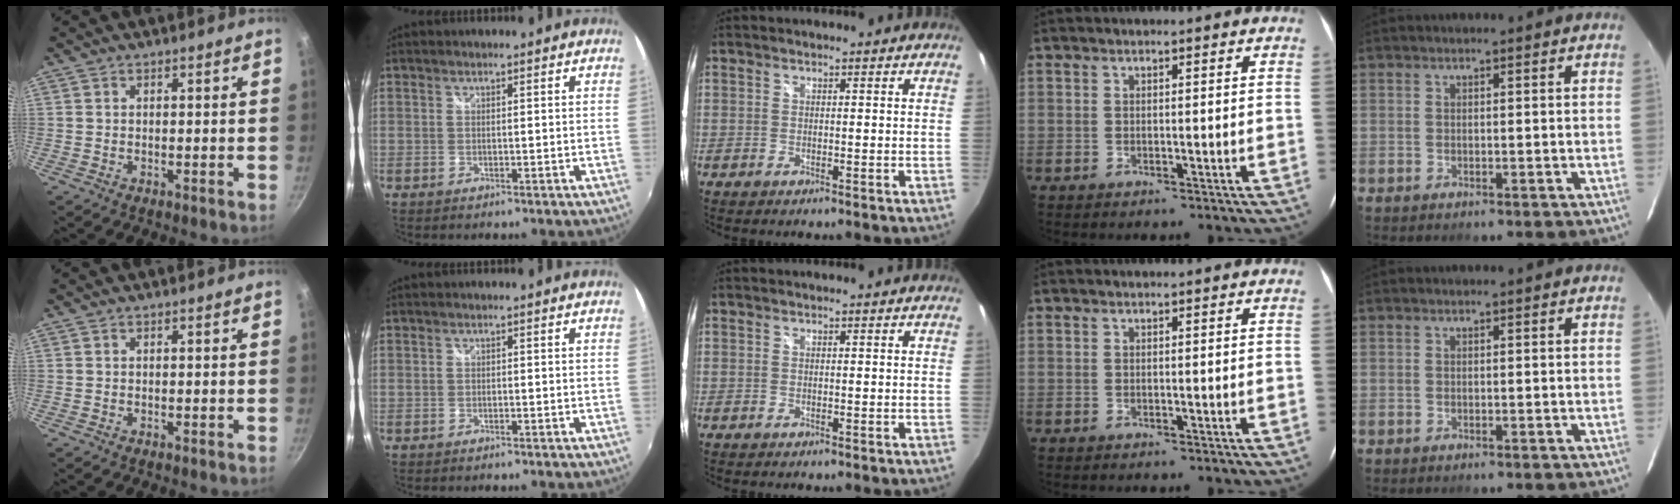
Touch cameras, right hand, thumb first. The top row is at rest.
{}